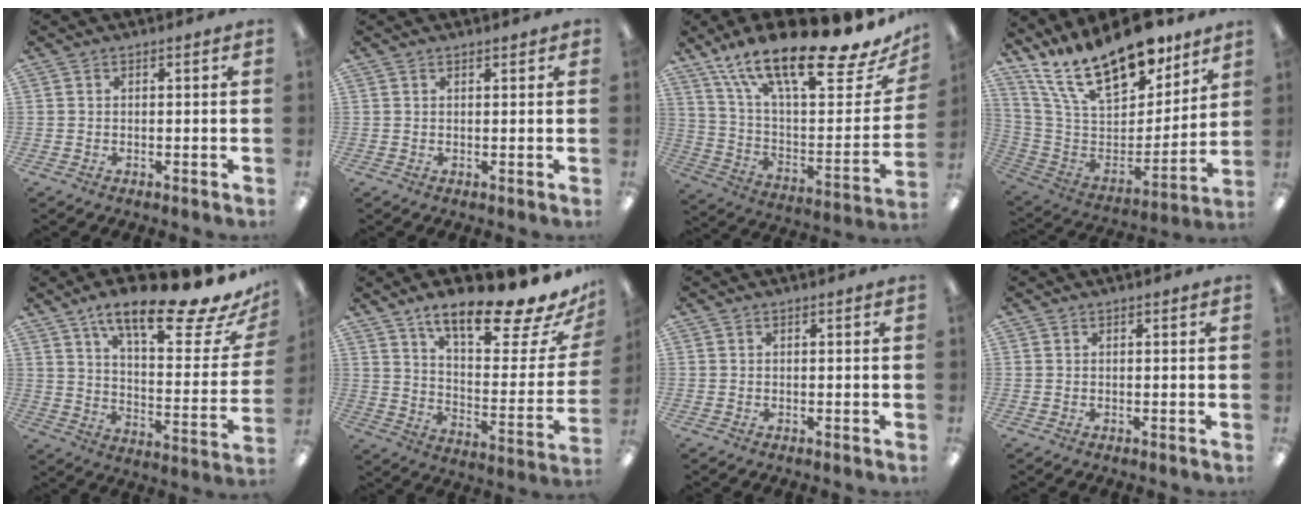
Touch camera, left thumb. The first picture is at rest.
{"total": 0.8, "force": [0.7, 0.3, 0.2], "torque": [0.003, -0.003, 0.012]}
{"total": 23.6, "force": [17.0, 5.8, 15.4], "torque": [-0.246, -0.110, 0.279]}
{"total": 23.1, "force": [17.4, 9.1, 12.1], "torque": [-0.220, -0.117, 0.311]}
{"total": 20.7, "force": [15.4, 4.9, 12.9], "torque": [-0.203, -0.106, 0.251]}
{"total": 19.3, "force": [15.0, 4.7, 11.3], "torque": [-0.166, -0.114, 0.243]}
{"total": 0.0}
{"total": 0.0}